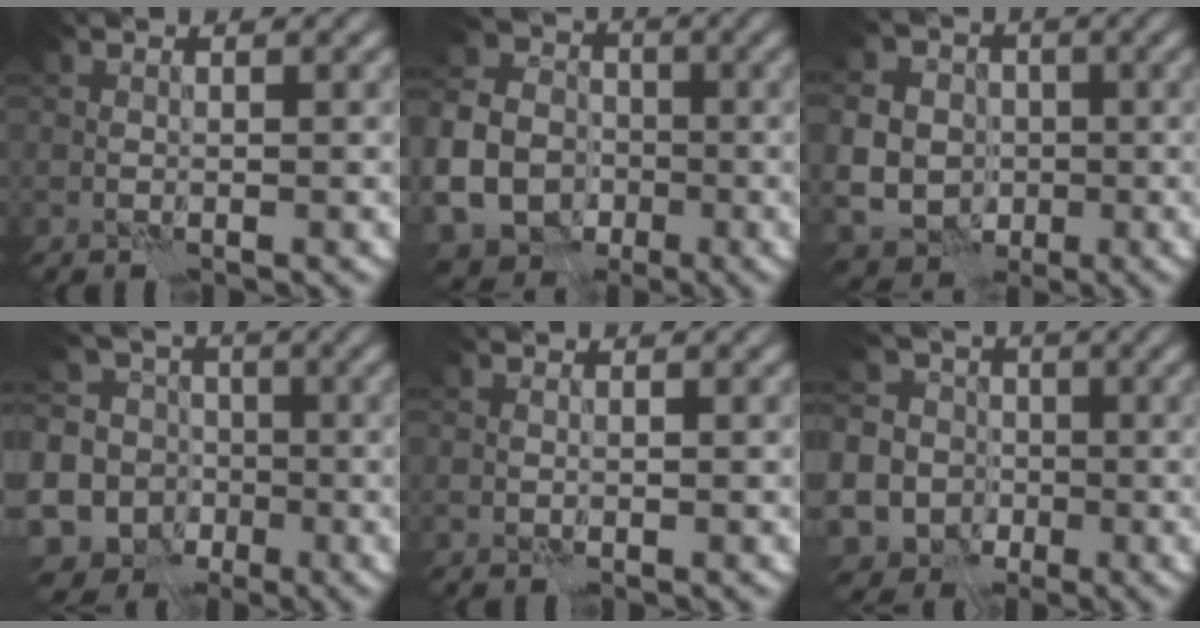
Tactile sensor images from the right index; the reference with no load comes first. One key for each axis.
{"total": 13.8, "fx": -4.4, "fy": 11.7, "fz": 5.8, "tx": -0.151, "ty": -0.040, "tz": -0.105}
{"total": 10.0, "fx": -1.5, "fy": 9.1, "fz": 3.8, "tx": -0.074, "ty": 0.002, "tz": -0.054}
{"total": 11.9, "fx": -4.0, "fy": 10.1, "fz": 4.6, "tx": -0.109, "ty": 0.003, "tz": -0.080}
{"total": 0.6, "fx": -0.1, "fy": 0.5, "fz": 0.3, "tx": -0.004, "ty": -0.001, "tz": -0.004}
{"total": 14.6, "fx": -5.5, "fy": 12.7, "fz": 4.7, "tx": -0.126, "ty": -0.006, "tz": -0.110}